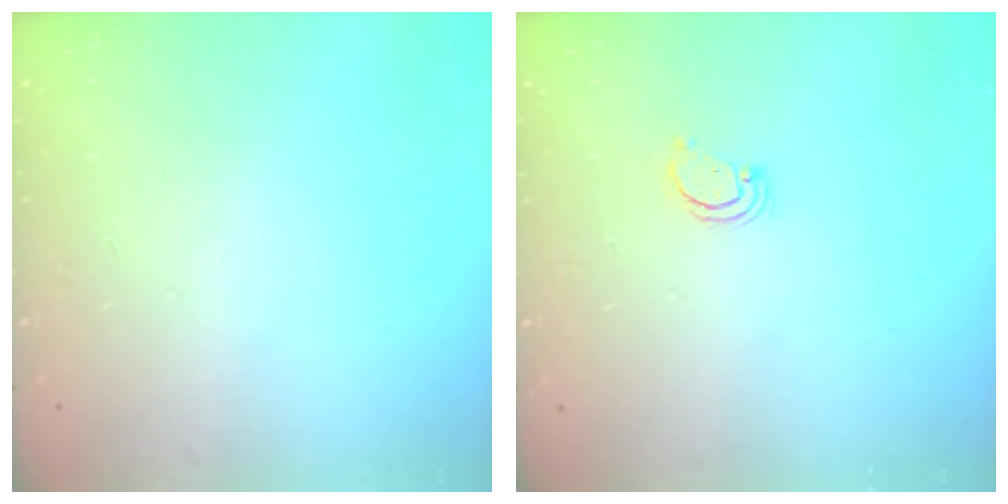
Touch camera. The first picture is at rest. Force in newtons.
{"total": 2.1, "press": 2.1, "slide": 0.2}